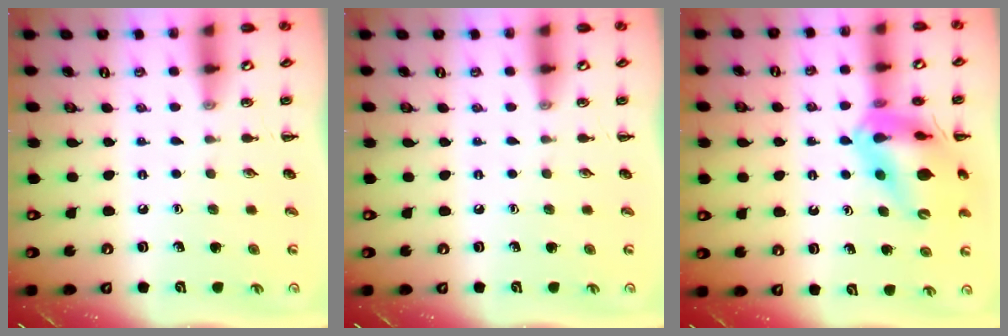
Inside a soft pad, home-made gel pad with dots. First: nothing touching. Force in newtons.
{"total": 0.0}
{"total": 17.4, "press": 17.1, "slide": 3.1}